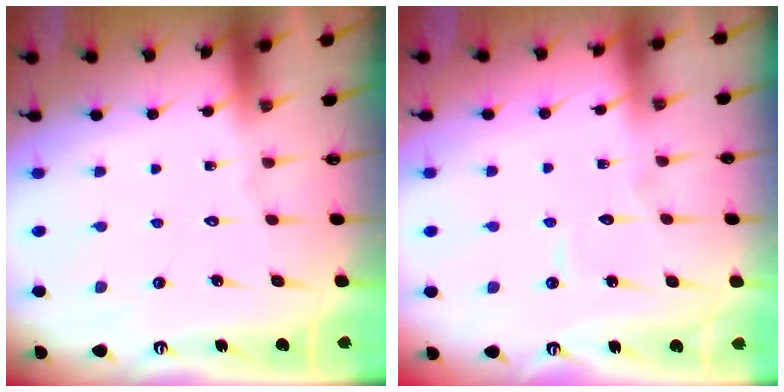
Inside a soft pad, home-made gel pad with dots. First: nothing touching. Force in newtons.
{"total": 4.1, "press": 4.0, "slide": 0.3}